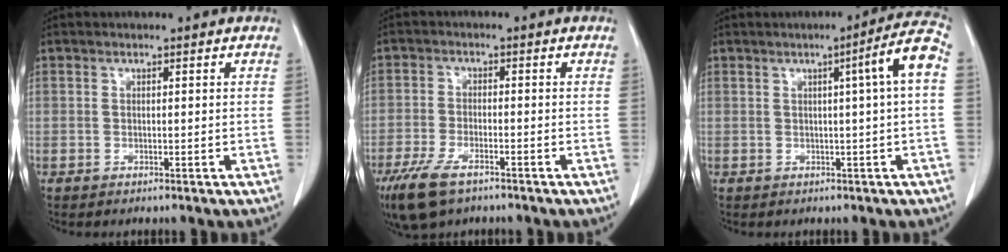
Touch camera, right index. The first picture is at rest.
{"total": 7.7, "force": [-5.2, 2.6, 5.1], "torque": [-0.109, -0.017, -0.090]}
{"total": 6.2, "force": [0.7, -0.9, 6.1], "torque": [-0.083, 0.009, 0.011]}